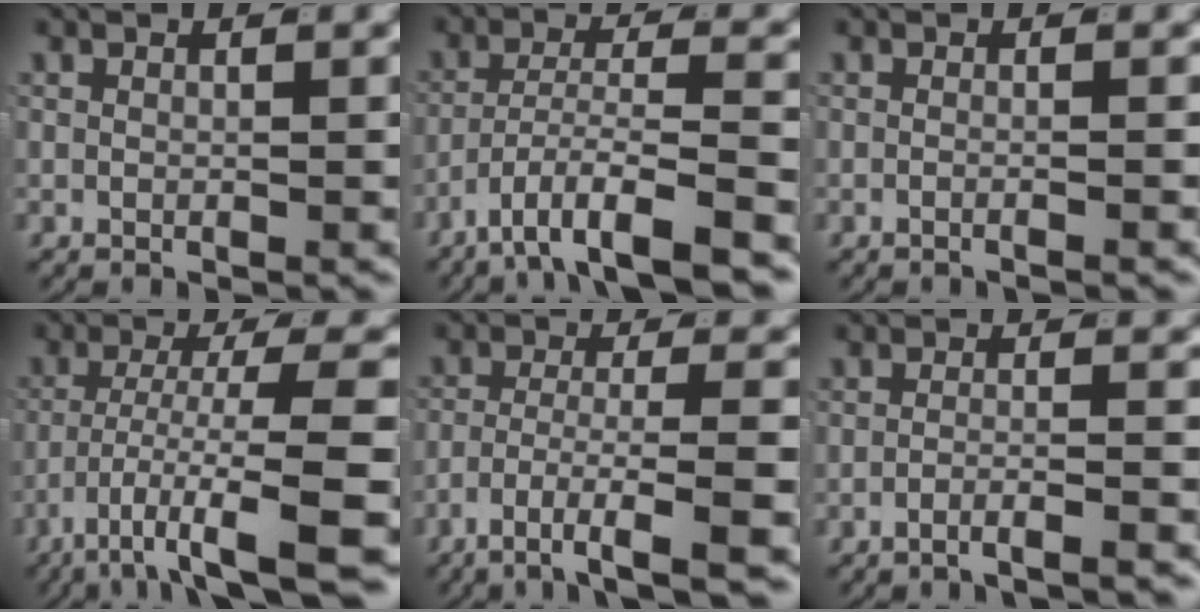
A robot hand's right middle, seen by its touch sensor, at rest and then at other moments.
{"total": 7.1, "force": [-4.9, 1.5, 4.9], "torque": [-0.074, -0.001, -0.079]}
{"total": 1.0, "force": [-0.8, -0.1, 0.5], "torque": [-0.009, 0.004, -0.018]}
{"total": 11.0, "force": [-7.1, 2.4, 8.1], "torque": [-0.107, -0.021, -0.100]}
{"total": 8.1, "force": [-5.9, 1.4, 5.3], "torque": [-0.079, -0.022, -0.081]}
{"total": 3.2, "force": [-2.9, 0.0, 1.5], "torque": [-0.024, -0.007, -0.051]}